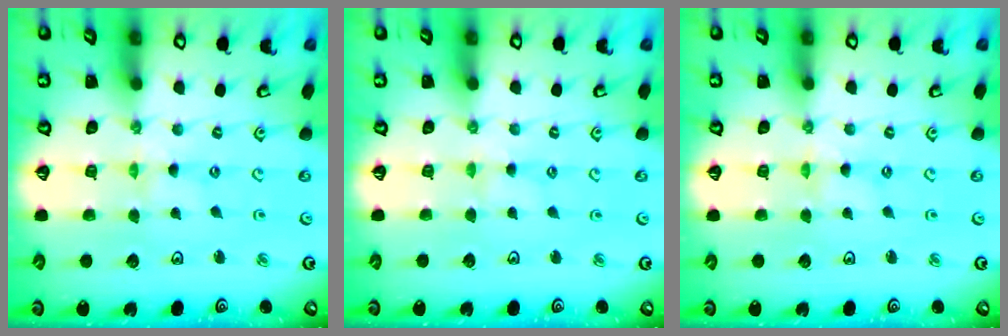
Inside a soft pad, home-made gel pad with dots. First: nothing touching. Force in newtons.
{"total": 2.5, "press": 2.4, "slide": 0.4}
{"total": 0.0}